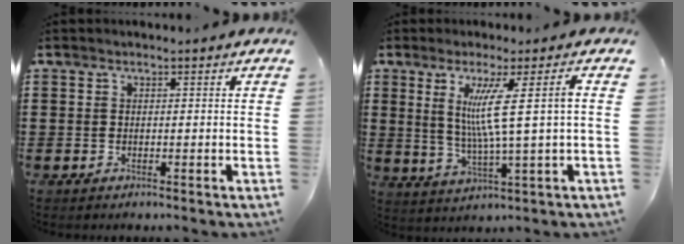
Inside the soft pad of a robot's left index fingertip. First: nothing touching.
{"total": 8.8, "force": [2.1, 0.1, 8.6], "torque": [-0.166, 0.001, 0.028]}